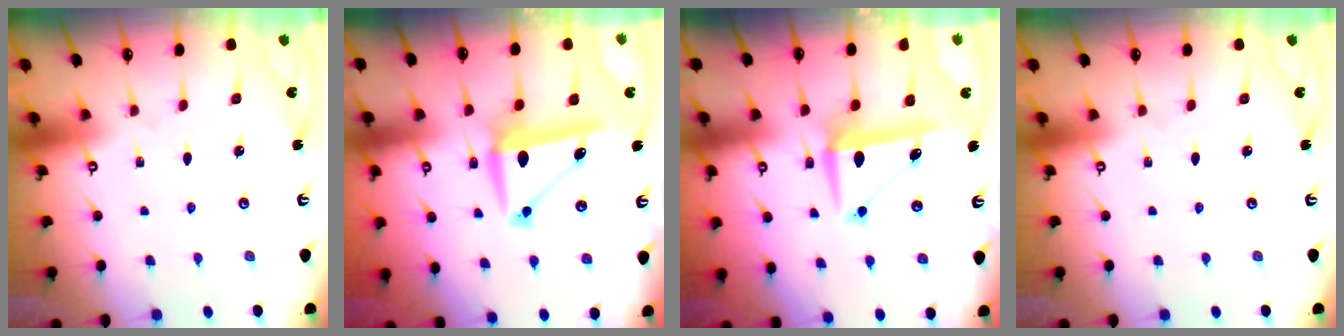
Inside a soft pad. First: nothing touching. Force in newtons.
{"total": 8.7, "press": 8.5, "slide": 1.6}
{"total": 7.4, "press": 7.0, "slide": 2.2}
{"total": 0.0}